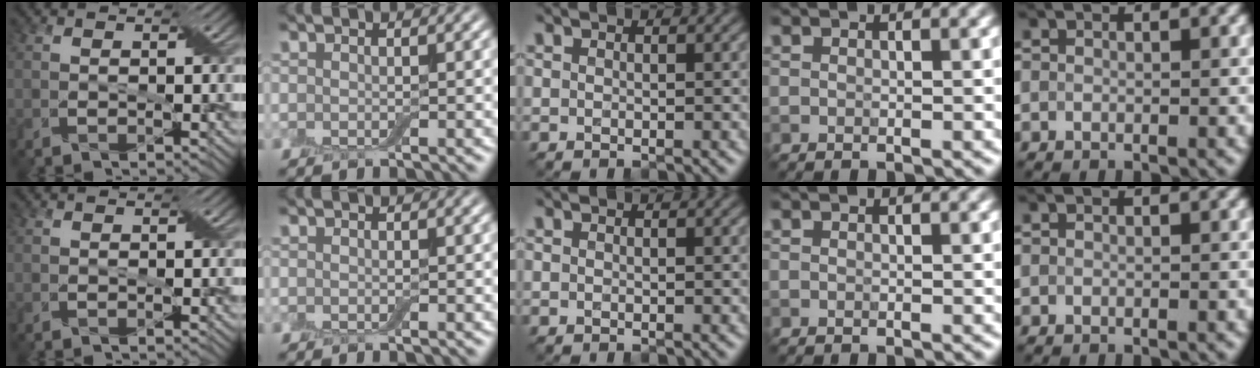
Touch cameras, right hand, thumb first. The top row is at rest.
{}